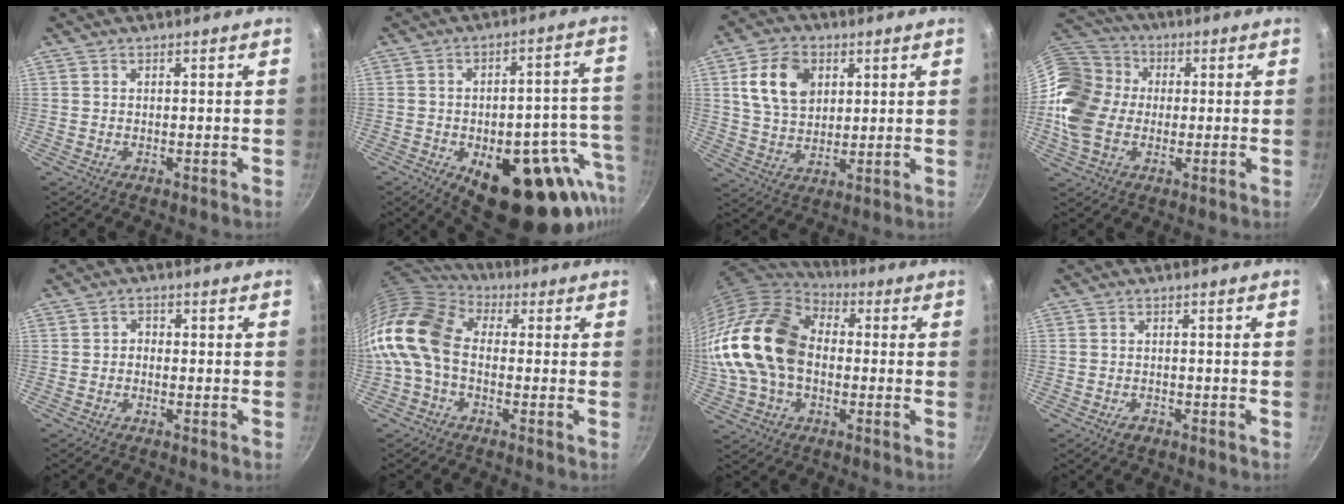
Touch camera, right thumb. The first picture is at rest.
{"total": 25.1, "force": [-10.0, 12.4, 19.4], "torque": [-0.184, 0.015, -0.122]}
{"total": 11.8, "force": [3.7, 8.5, 7.4], "torque": [-0.110, -0.005, 0.067]}
{"total": 17.4, "force": [0.1, 14.0, 10.4], "torque": [-0.201, 0.028, -0.005]}
{"total": 1.8, "force": [-0.5, 1.4, 0.9], "torque": [-0.007, 0.011, -0.013]}
{"total": 14.3, "force": [-1.8, 10.0, 10.0], "torque": [-0.182, 0.036, -0.059]}
{"total": 21.5, "force": [-0.5, 15.3, 15.0], "torque": [-0.288, 0.043, -0.016]}
{"total": 1.7, "force": [-1.1, 1.0, 0.7], "torque": [-0.009, 0.010, -0.018]}